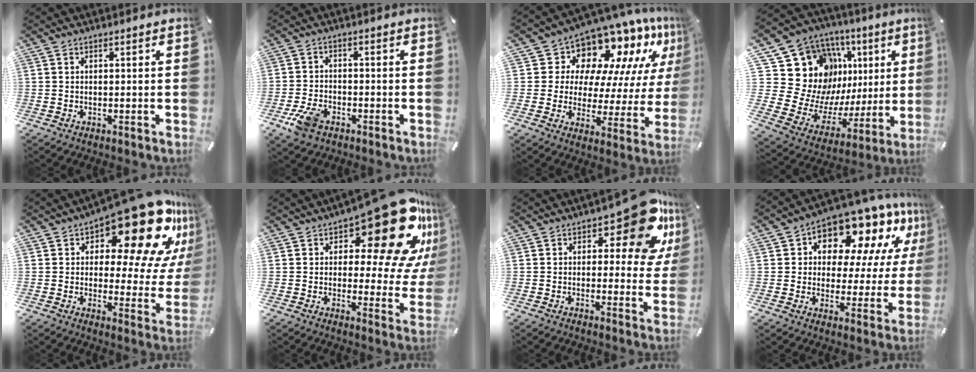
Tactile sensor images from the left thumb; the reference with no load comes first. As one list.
[{"total": 6.0, "force": [-3.5, 3.7, 3.2], "torque": [-0.074, 0.015, -0.066]}, {"total": 12.7, "force": [10.3, 6.8, 3.0], "torque": [-0.052, -0.113, 0.172]}, {"total": 20.7, "force": [9.2, 16.2, 8.9], "torque": [-0.131, -0.099, 0.206]}, {"total": 22.4, "force": [14.0, 8.9, 15.0], "torque": [-0.197, -0.109, 0.228]}, {"total": 25.5, "force": [14.2, 10.2, 18.6], "torque": [-0.227, -0.103, 0.232]}, {"total": 16.7, "force": [8.8, 7.1, 12.3], "torque": [-0.142, -0.063, 0.142]}, {"total": 13.8, "force": [9.5, 7.8, 6.3], "torque": [-0.100, -0.076, 0.164]}]